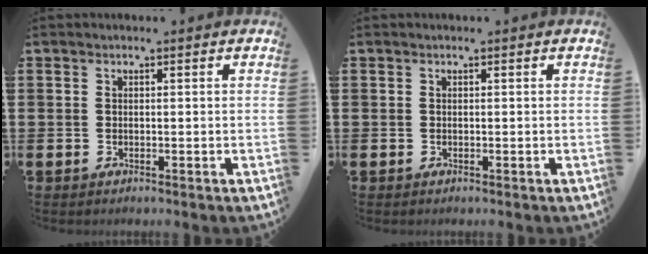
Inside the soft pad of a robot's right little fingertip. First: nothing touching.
{"total": 0.0}